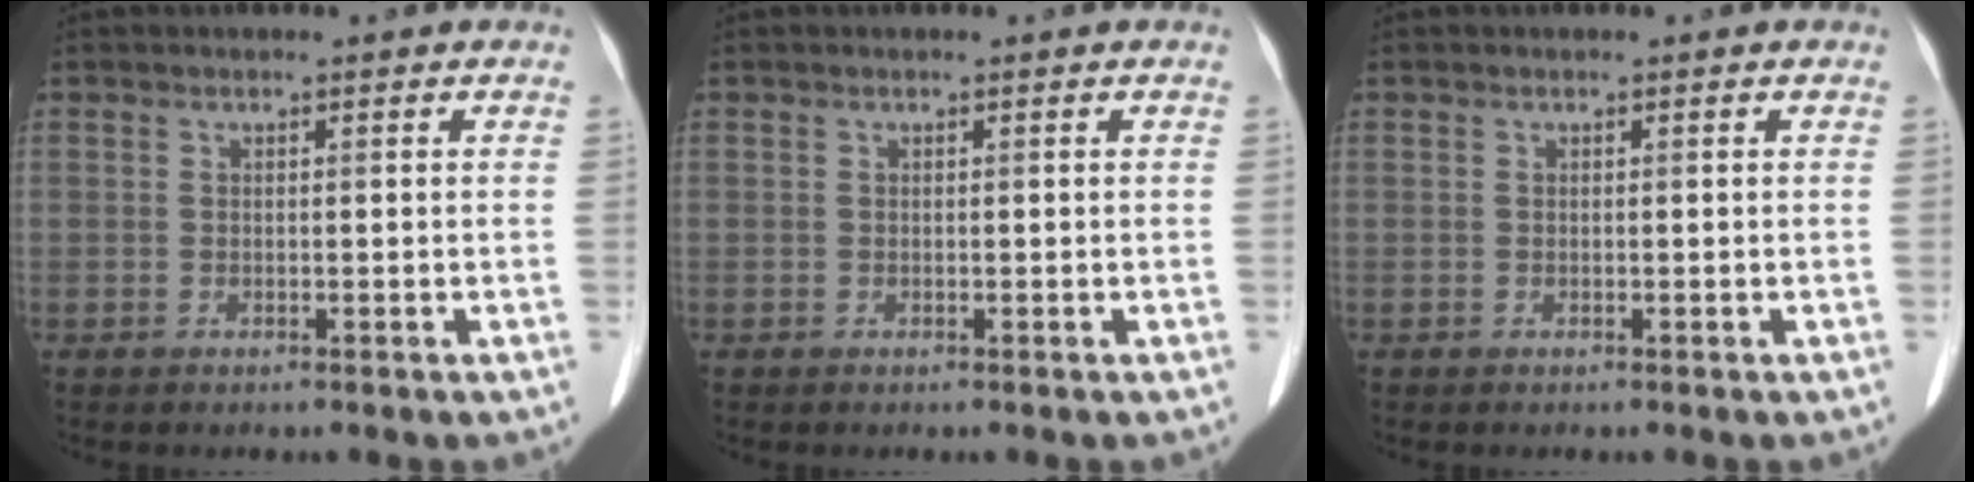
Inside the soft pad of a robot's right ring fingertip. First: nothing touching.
{"total": 0.0}
{"total": 0.0}